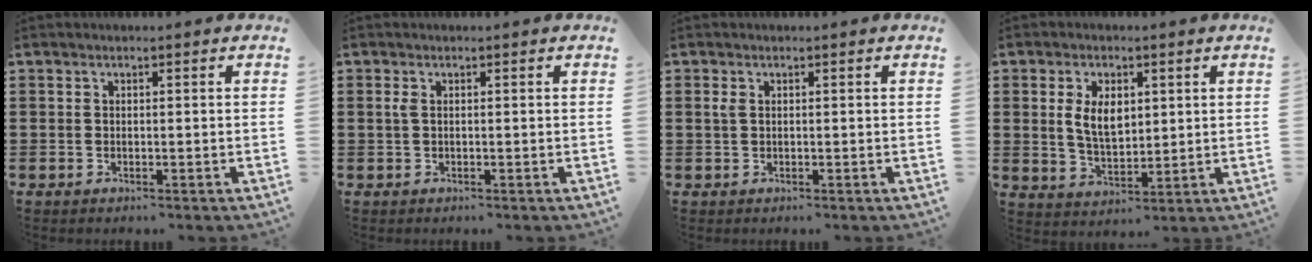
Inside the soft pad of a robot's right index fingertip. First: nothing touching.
{"total": 0.9, "force": [0.1, 0.2, 0.9], "torque": [-0.018, 0.002, 0.000]}
{"total": 0.8, "force": [0.3, 0.4, 0.6], "torque": [-0.013, 0.004, 0.004]}
{"total": 6.0, "force": [1.2, 3.5, 4.7], "torque": [-0.085, 0.005, 0.017]}